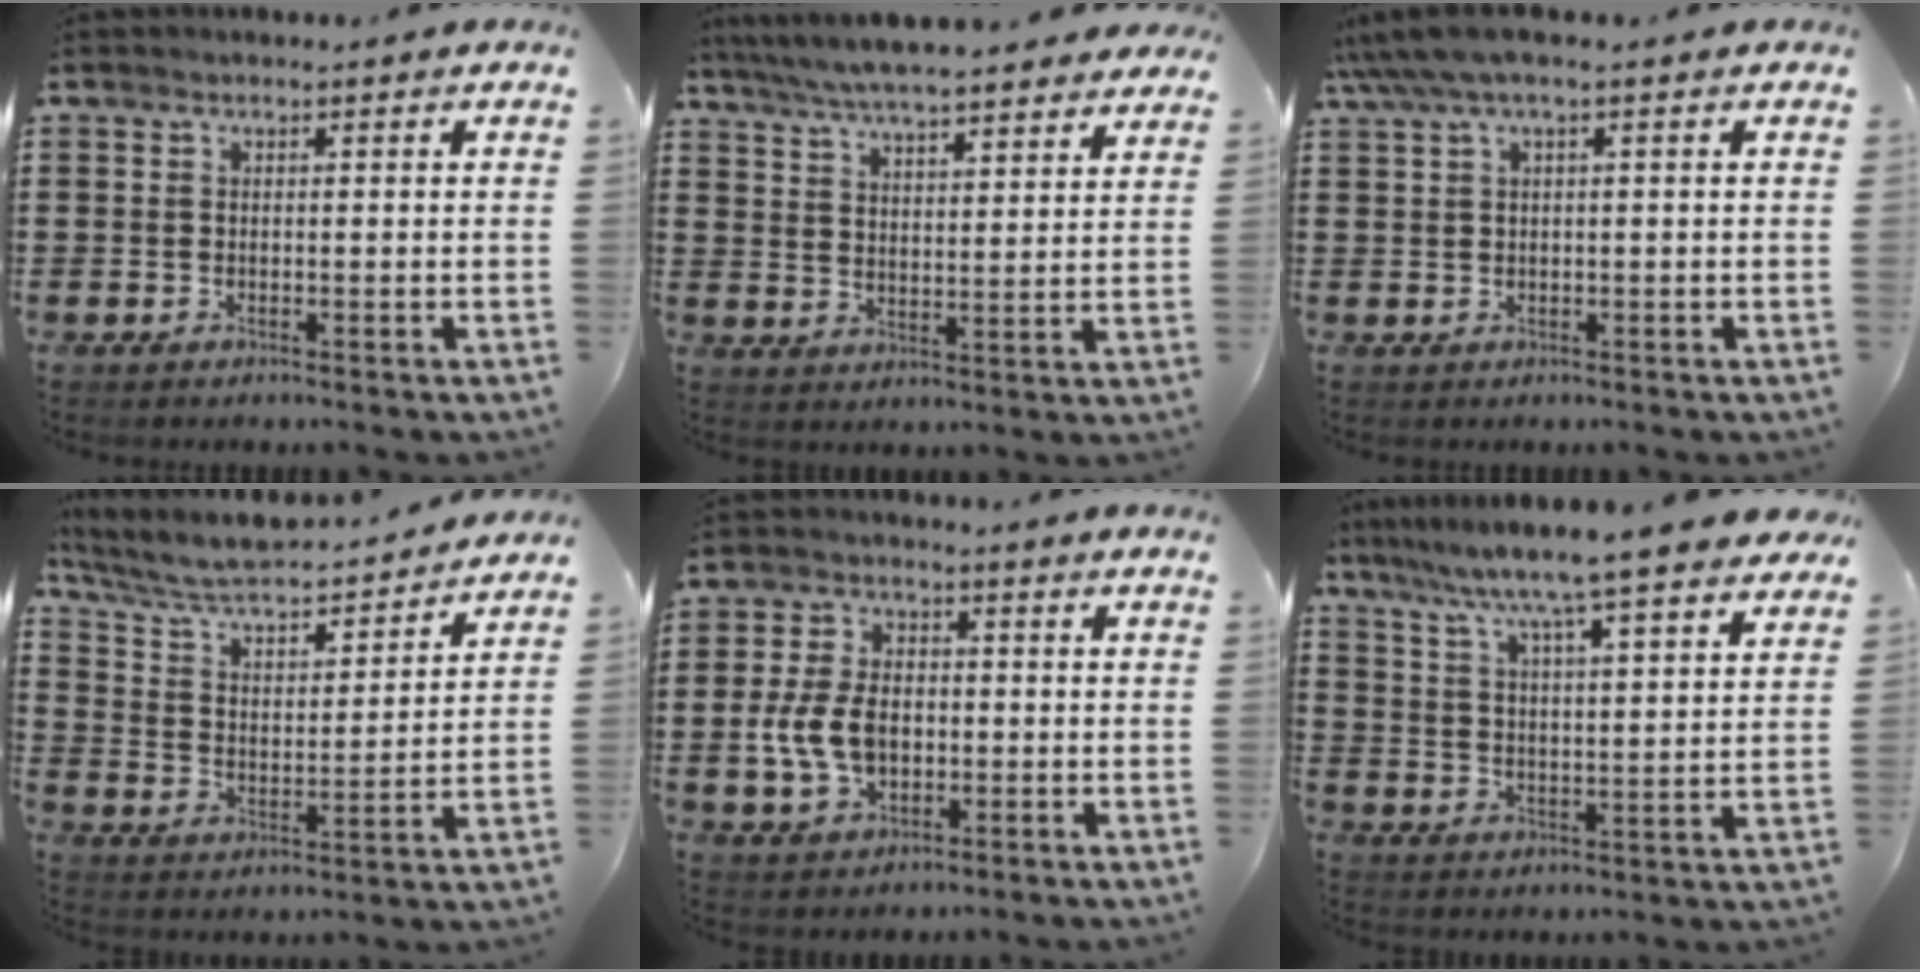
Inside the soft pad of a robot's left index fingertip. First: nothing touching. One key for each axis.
{"total": 5.9, "fx": 5.7, "fy": 0.1, "fz": 1.7, "tx": -0.057, "ty": -0.027, "tz": 0.099}
{"total": 2.8, "fx": 1.0, "fy": 0.4, "fz": 2.6, "tx": -0.064, "ty": -0.005, "tz": 0.012}
{"total": 5.4, "fx": 4.9, "fy": 0.6, "fz": 2.2, "tx": -0.065, "ty": -0.040, "tz": 0.077}
{"total": 7.3, "fx": -1.2, "fy": 4.8, "fz": 5.3, "tx": -0.131, "ty": 0.001, "tz": -0.028}
{"total": 7.4, "fx": 6.6, "fy": -0.8, "fz": 3.3, "tx": -0.092, "ty": -0.043, "tz": 0.106}